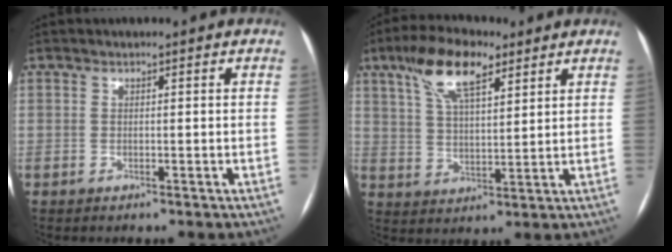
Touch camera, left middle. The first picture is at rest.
{"total": 10.9, "force": [6.5, 3.5, 8.0], "torque": [-0.157, 0.019, 0.121]}